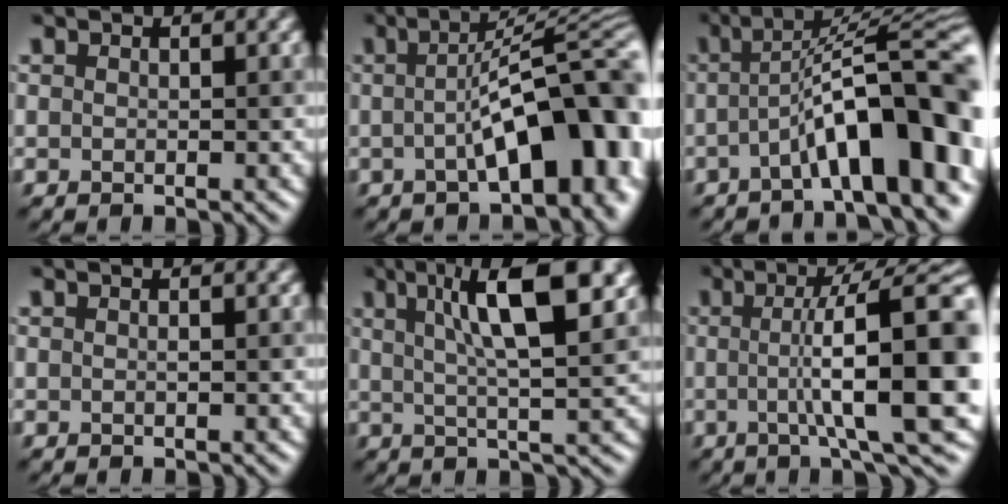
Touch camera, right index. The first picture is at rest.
{"total": 12.4, "force": [-2.0, 4.3, 11.5], "torque": [-0.139, 0.014, -0.028]}
{"total": 11.7, "force": [-3.3, 2.6, 10.9], "torque": [-0.151, 0.026, -0.051]}
{"total": 0.6, "force": [-0.1, 0.2, 0.5], "torque": [-0.005, 0.004, -0.005]}
{"total": 10.4, "force": [3.8, 2.7, 9.3], "torque": [-0.130, 0.013, 0.059]}
{"total": 13.7, "force": [0.1, 3.1, 13.3], "torque": [-0.158, 0.017, 0.000]}